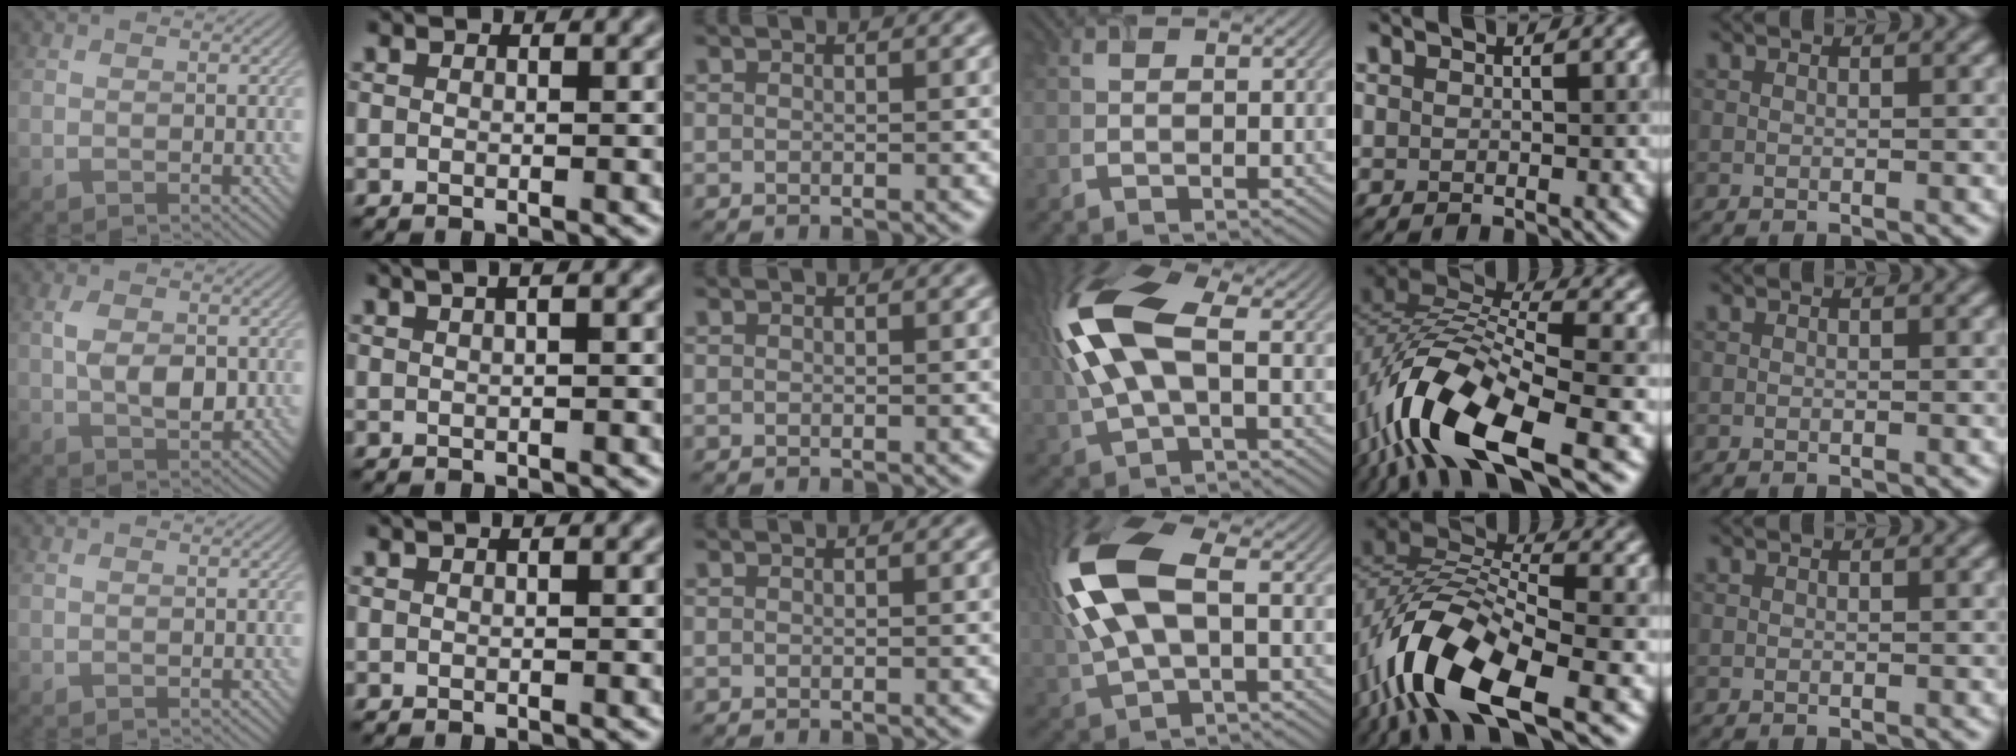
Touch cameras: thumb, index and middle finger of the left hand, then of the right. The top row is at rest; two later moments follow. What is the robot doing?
{"motion": "extract", "object": "airpods case & airpods"}